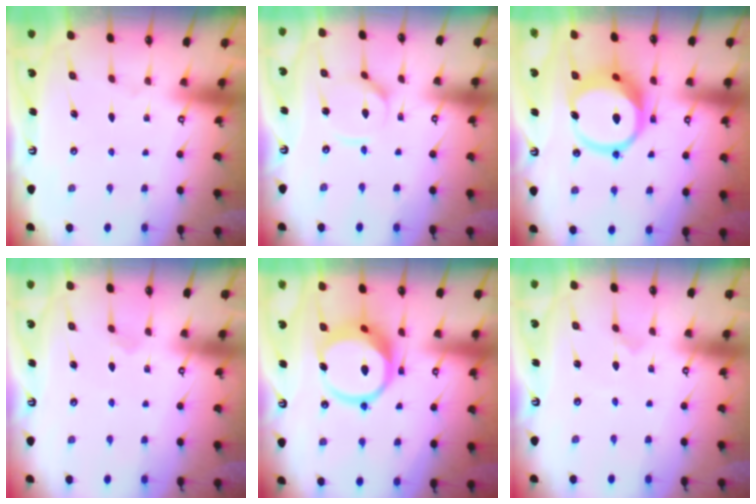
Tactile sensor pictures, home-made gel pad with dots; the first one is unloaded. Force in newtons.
{"total": 4.8, "press": 4.8, "slide": 0.4}
{"total": 13.1, "press": 12.9, "slide": 1.9}
{"total": 2.8, "press": 2.8, "slide": 0.3}
{"total": 12.6, "press": 12.6, "slide": 1.5}
{"total": 0.0}